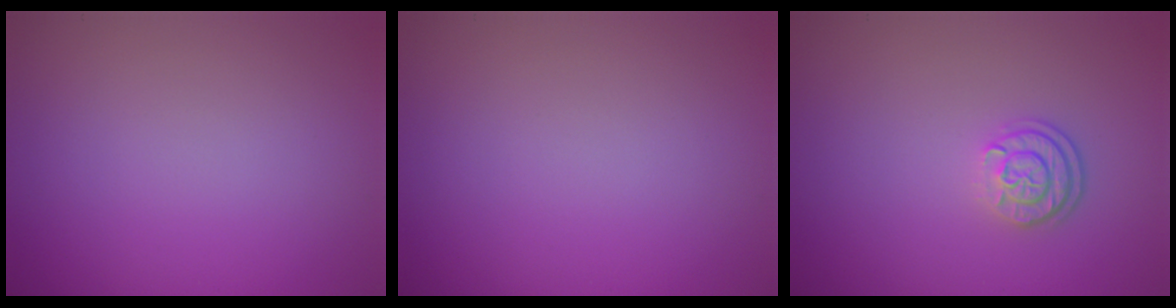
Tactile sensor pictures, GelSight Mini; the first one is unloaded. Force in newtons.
{"total": 0.0}
{"total": 2.4, "press": 1.9, "slide": 1.5}